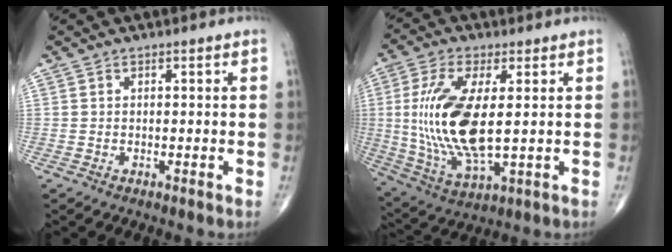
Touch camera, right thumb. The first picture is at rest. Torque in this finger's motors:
{"motor_torque": [1.83, 3.18, 2.05, 0.11, 0.68]}